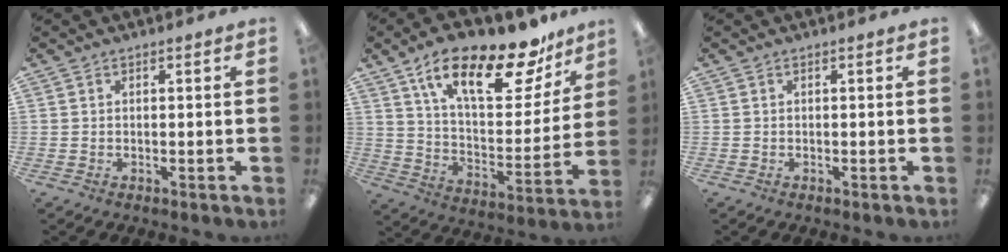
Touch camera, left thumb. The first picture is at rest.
{"total": 22.8, "force": [15.3, 8.3, 14.6], "torque": [-0.230, -0.088, 0.255]}
{"total": 0.0}